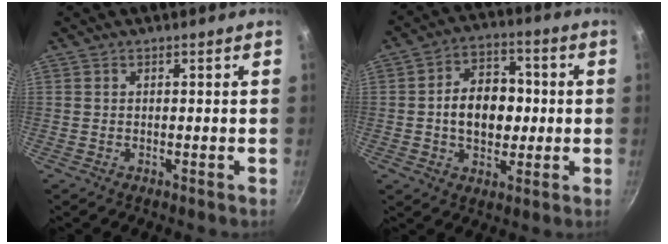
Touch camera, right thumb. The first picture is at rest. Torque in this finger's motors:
{"motor_torque": [-0.20, 0.54, 0.08, 0.15, 0.09]}